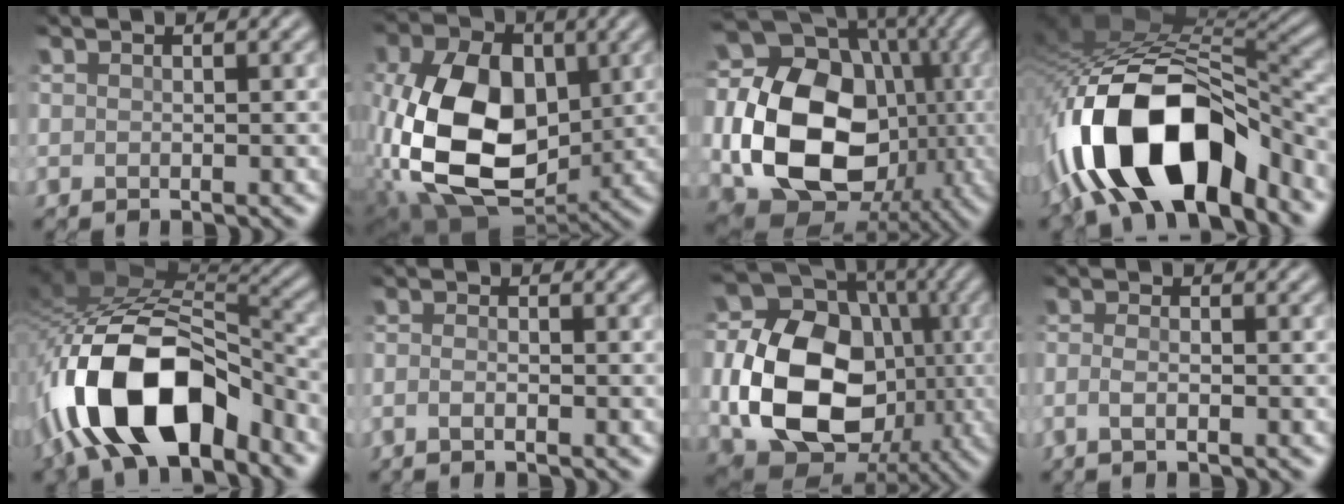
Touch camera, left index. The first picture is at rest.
{"total": 13.7, "force": [-1.4, 9.0, 10.2], "torque": [-0.230, -0.016, -0.025]}
{"total": 18.0, "force": [-1.7, 13.6, 11.7], "torque": [-0.219, -0.031, -0.012]}
{"total": 14.7, "force": [-6.8, 5.7, 11.8], "torque": [-0.217, 0.004, -0.114]}
{"total": 14.0, "force": [-6.2, 6.6, 10.6], "torque": [-0.200, 0.003, -0.110]}
{"total": 1.1, "force": [-0.7, -0.1, 0.9], "torque": [-0.018, 0.002, -0.015]}
{"total": 15.7, "force": [-2.1, 11.4, 10.5], "torque": [-0.216, -0.022, -0.031]}
{"total": 1.3, "force": [-0.6, 0.0, 1.2], "torque": [-0.029, 0.001, -0.014]}